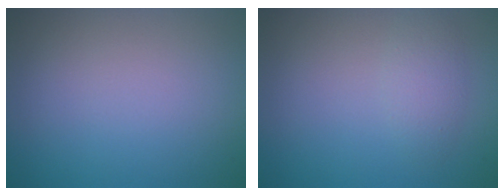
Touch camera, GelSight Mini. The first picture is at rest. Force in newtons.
{"total": 1.8, "press": 1.8, "slide": 0.1}